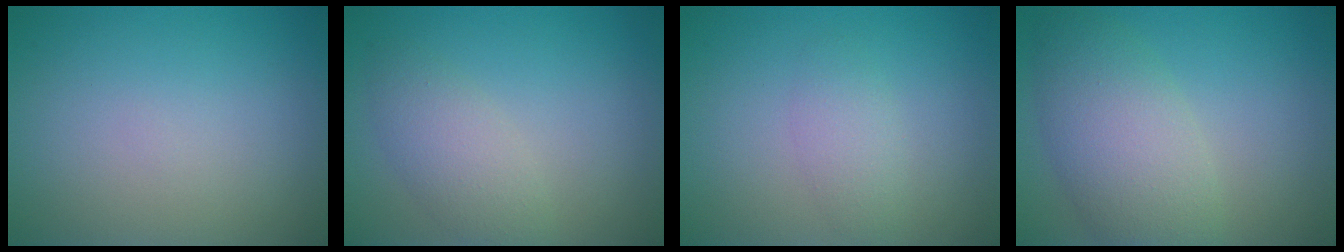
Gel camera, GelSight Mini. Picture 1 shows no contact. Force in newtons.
{"total": 2.9, "press": 2.9, "slide": 0.1}
{"total": 1.8, "press": 1.8, "slide": 0.1}
{"total": 6.1, "press": 6.1, "slide": 0.2}